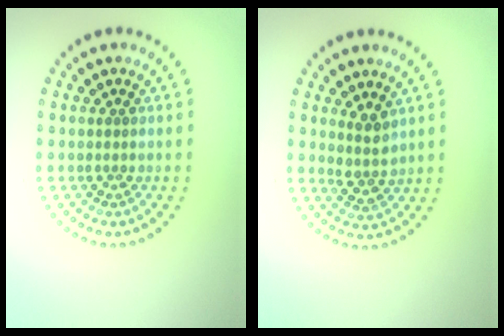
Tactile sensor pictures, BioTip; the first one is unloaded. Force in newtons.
{"total": 2.2, "press": 1.8, "slide": 1.2}